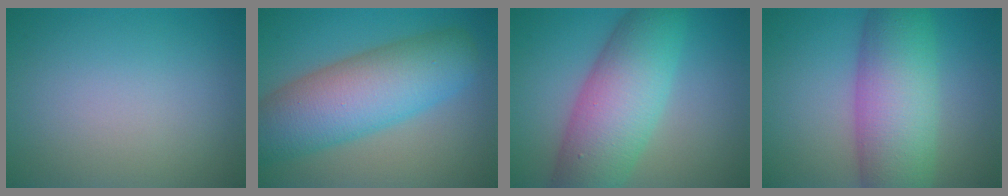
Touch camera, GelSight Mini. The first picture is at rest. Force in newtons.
{"total": 9.7, "press": 9.7, "slide": 0.2}
{"total": 9.4, "press": 9.4, "slide": 0.3}
{"total": 9.6, "press": 9.6, "slide": 0.1}